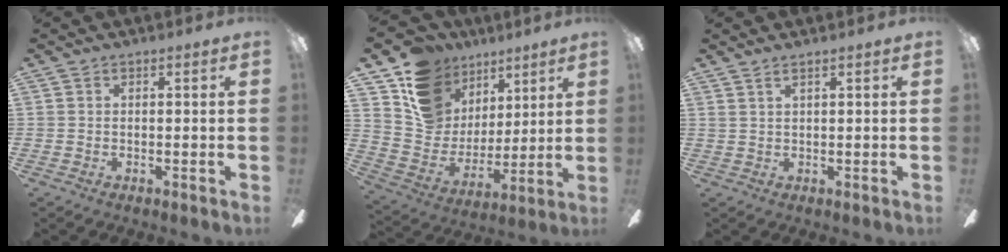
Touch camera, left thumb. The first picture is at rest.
{"total": 15.0, "force": [9.1, 11.0, 4.4], "torque": [-0.098, -0.054, 0.181]}
{"total": 1.4, "force": [1.2, -0.1, 0.7], "torque": [-0.017, -0.001, 0.022]}